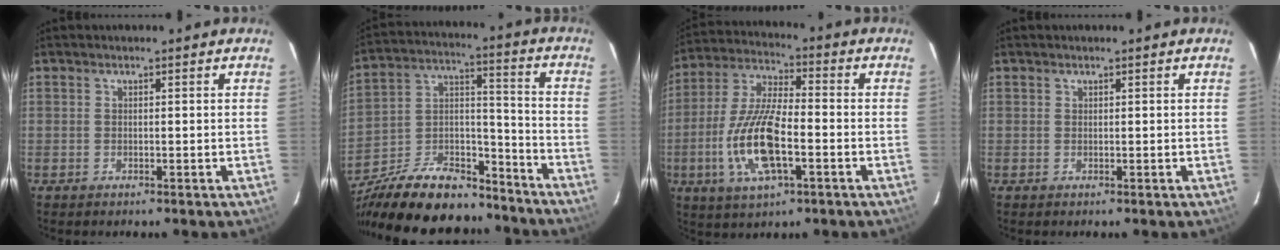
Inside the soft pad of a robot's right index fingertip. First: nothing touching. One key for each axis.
{"total": 25.0, "fx": -19.0, "fy": 10.7, "fz": 12.1, "tx": -0.248, "ty": 0.026, "tz": -0.293}
{"total": 14.8, "fx": -4.3, "fy": 5.1, "fz": 13.2, "tx": -0.282, "ty": -0.006, "tz": -0.082}
{"total": 0.0}